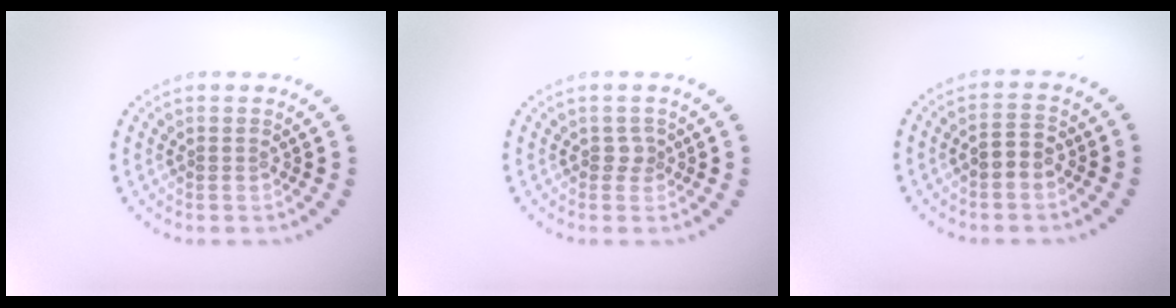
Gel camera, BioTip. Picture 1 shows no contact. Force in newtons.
{"total": 0.9, "press": 0.6, "slide": 0.7}
{"total": 1.9, "press": 1.8, "slide": 0.5}